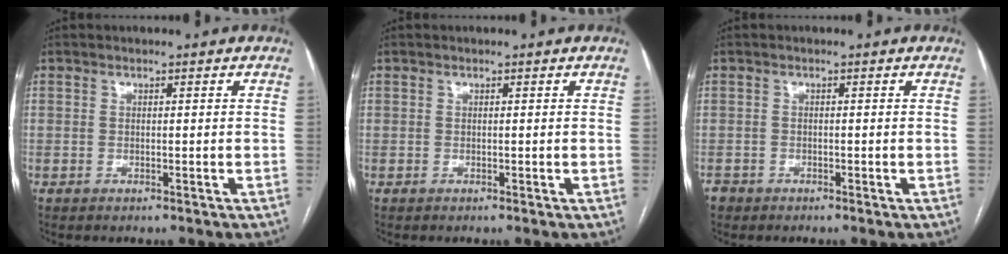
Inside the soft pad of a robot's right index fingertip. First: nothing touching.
{"total": 0.0}
{"total": 1.7, "force": [-1.1, 1.3, -0.1], "torque": [-0.001, 0.005, -0.023]}